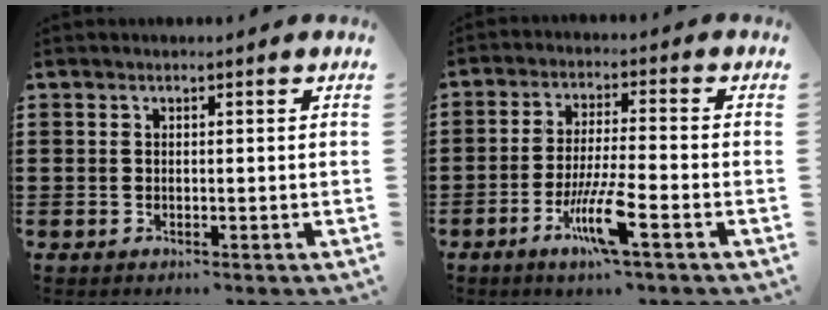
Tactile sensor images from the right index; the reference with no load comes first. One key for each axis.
{"total": 8.0, "fx": -3.9, "fy": 0.8, "fz": 6.9, "tx": -0.143, "ty": -0.012, "tz": -0.075}